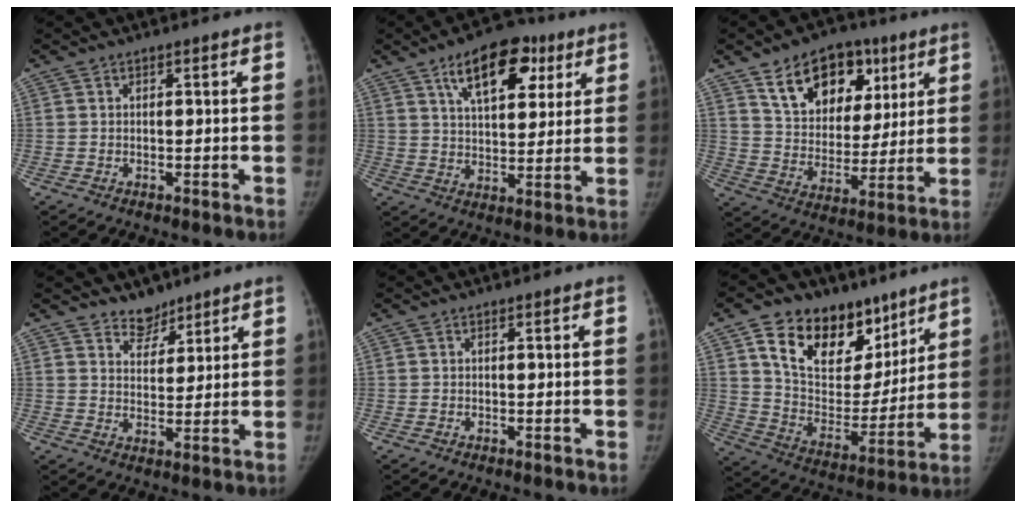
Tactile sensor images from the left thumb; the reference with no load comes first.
{"total": 14.8, "force": [7.4, 7.6, 10.2], "torque": [-0.115, -0.019, 0.117]}
{"total": 18.2, "force": [9.4, 12.1, 9.8], "torque": [-0.106, -0.027, 0.160]}
{"total": 4.7, "force": [3.9, 2.5, 0.6], "torque": [0.020, -0.032, 0.069]}
{"total": 0.0}
{"total": 22.2, "force": [12.8, 14.1, 11.5], "torque": [-0.134, -0.045, 0.223]}